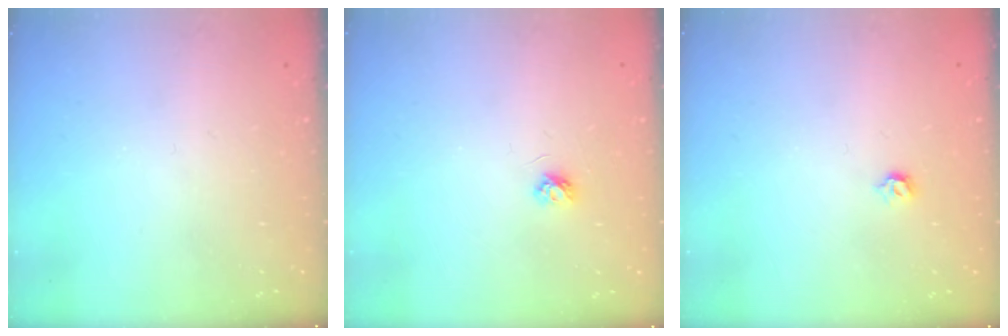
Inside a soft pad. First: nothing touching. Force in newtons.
{"total": 3.3, "press": 3.3, "slide": 0.3}
{"total": 3.1, "press": 3.0, "slide": 0.8}